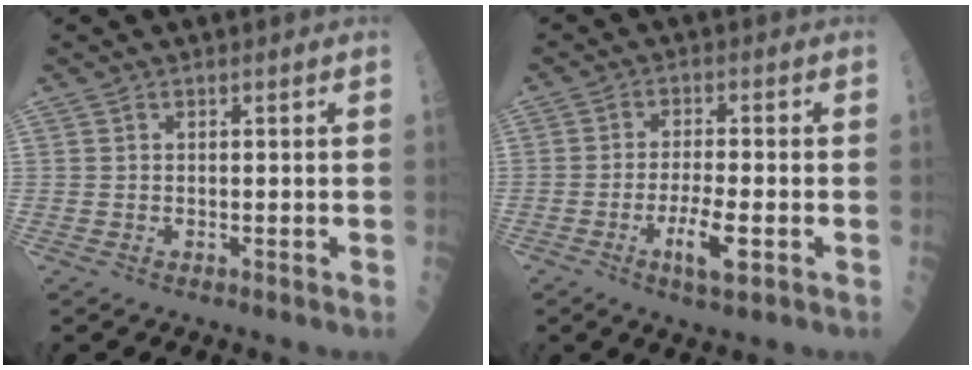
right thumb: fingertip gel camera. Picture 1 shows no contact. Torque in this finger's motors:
{"motor_torque": [-0.10, 0.15, 0.01, -0.08, 0.06]}